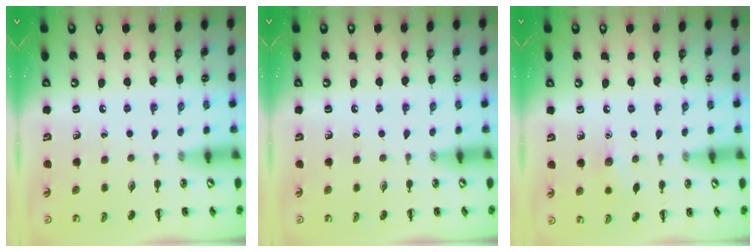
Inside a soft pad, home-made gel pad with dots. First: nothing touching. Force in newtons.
{"total": 0.0}
{"total": 6.5, "press": 6.3, "slide": 1.7}